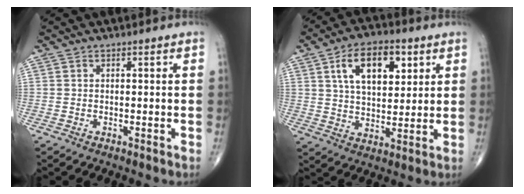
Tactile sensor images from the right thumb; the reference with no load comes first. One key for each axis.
{"total": 12.9, "fx": 4.9, "fy": 7.1, "fz": 9.6, "tx": -0.130, "ty": -0.010, "tz": 0.084}